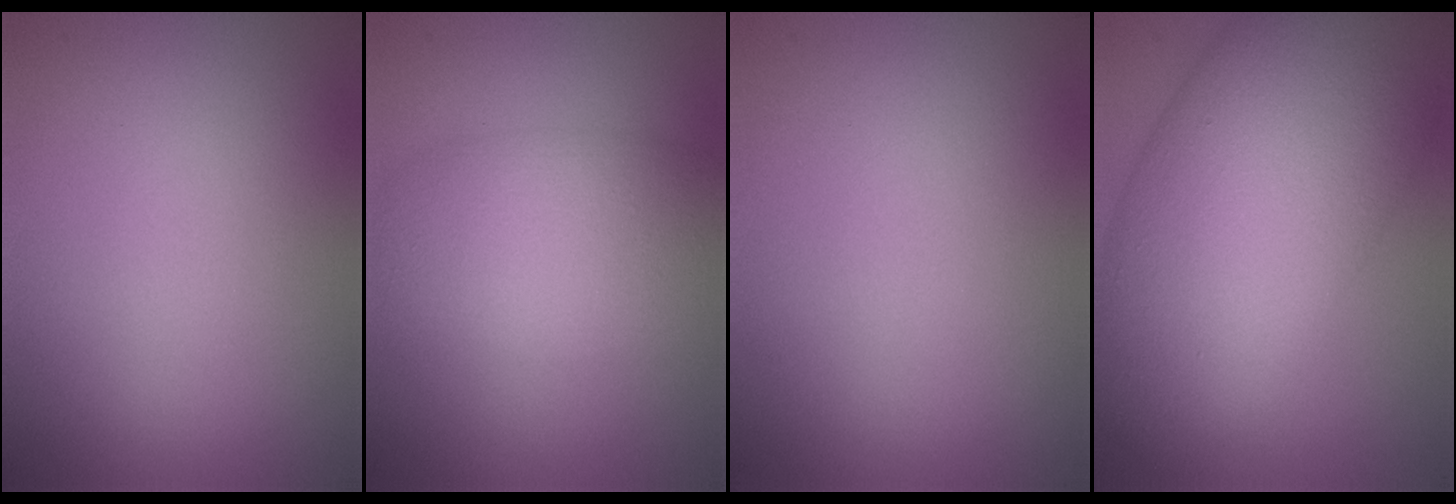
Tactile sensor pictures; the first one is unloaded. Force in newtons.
{"total": 5.8, "press": 5.8, "slide": 0.3}
{"total": 0.0}
{"total": 14.0, "press": 14.0, "slide": 0.7}